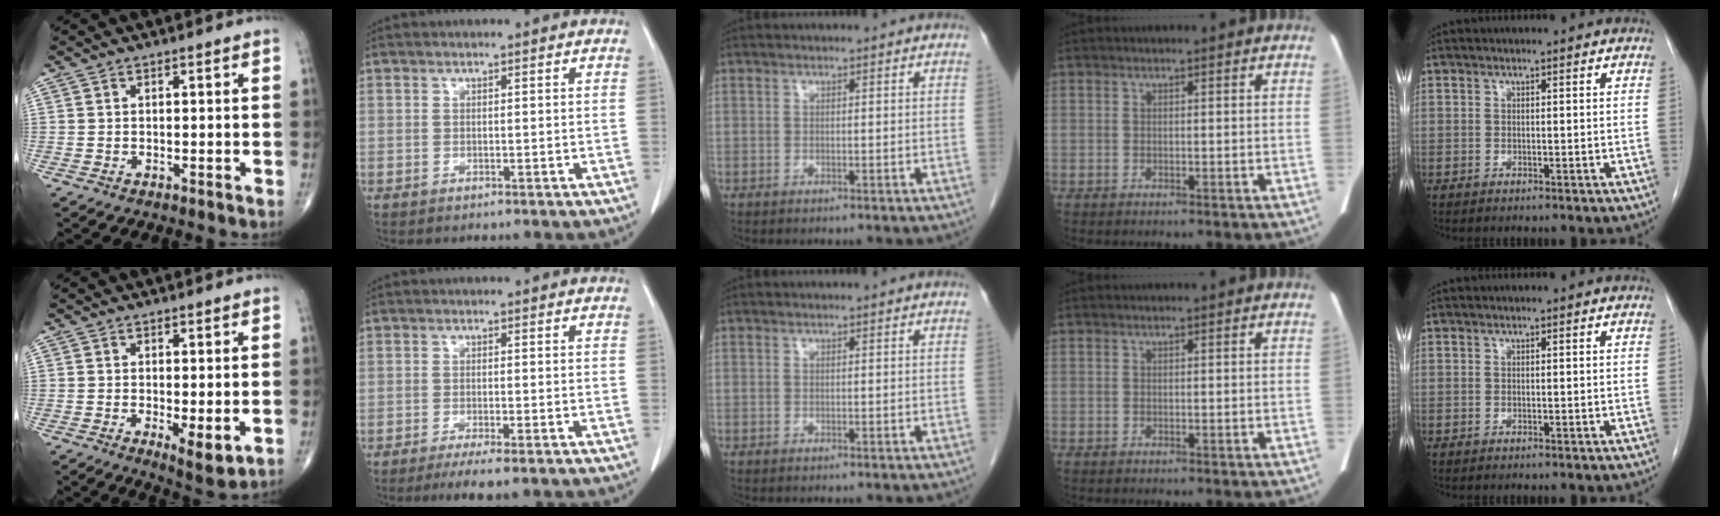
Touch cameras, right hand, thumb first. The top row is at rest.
{"thumb": {"total": 4.9, "force": [-0.8, 1.7, 4.5], "torque": [-0.068, -0.018, -0.010]}, "index": {"total": 5.1, "force": [-3.6, 0.4, 3.6], "torque": [-0.052, -0.013, -0.053]}}